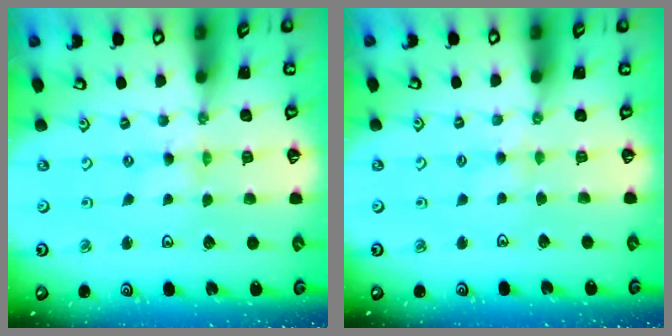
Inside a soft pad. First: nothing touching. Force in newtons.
{"total": 2.8, "press": 2.8, "slide": 0.4}